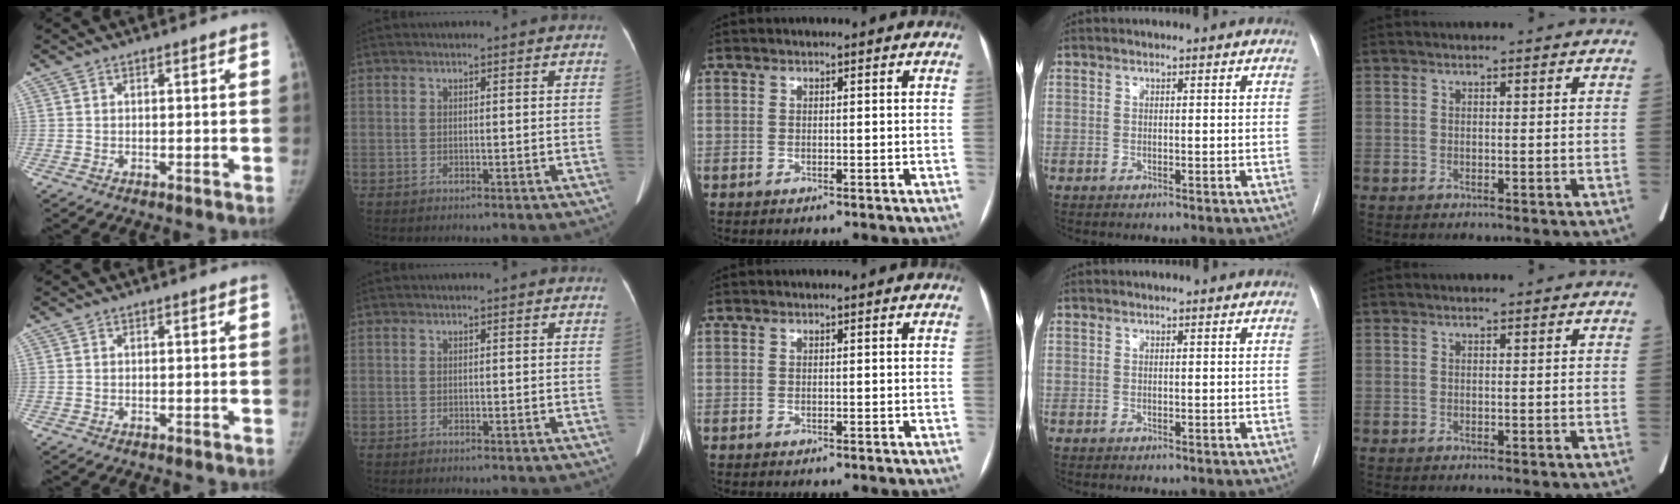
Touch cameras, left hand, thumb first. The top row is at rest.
{}